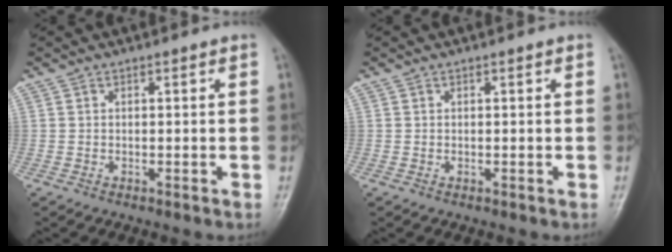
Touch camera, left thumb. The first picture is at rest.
{"total": 0.0}